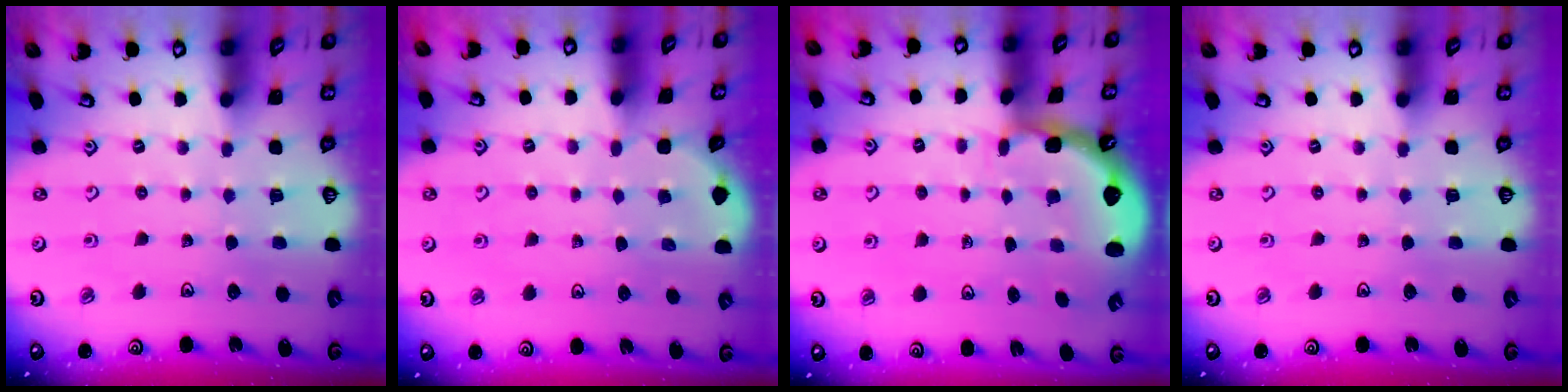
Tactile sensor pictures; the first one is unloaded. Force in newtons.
{"total": 0.9, "press": 0.9, "slide": 0.1}
{"total": 2.3, "press": 1.7, "slide": 1.6}
{"total": 0.0}